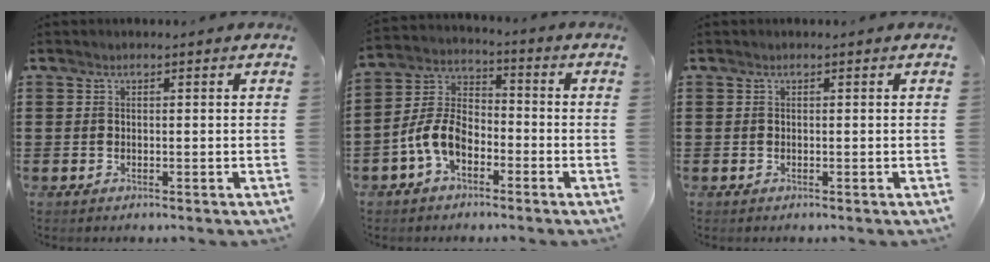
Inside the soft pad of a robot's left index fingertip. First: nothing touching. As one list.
[{"total": 7.2, "force": [-3.6, 4.1, 4.7], "torque": [-0.127, 0.003, -0.079]}, {"total": 0.0}]